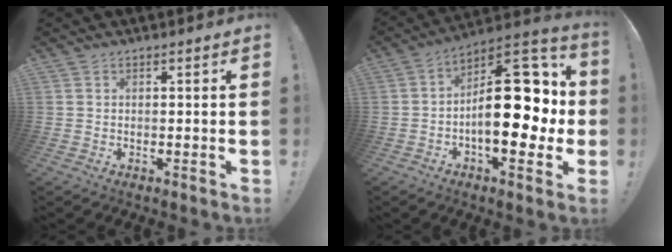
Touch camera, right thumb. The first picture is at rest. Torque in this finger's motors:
{"motor_torque": [0.31, 0.69, 1.82, -0.53, 0.09]}